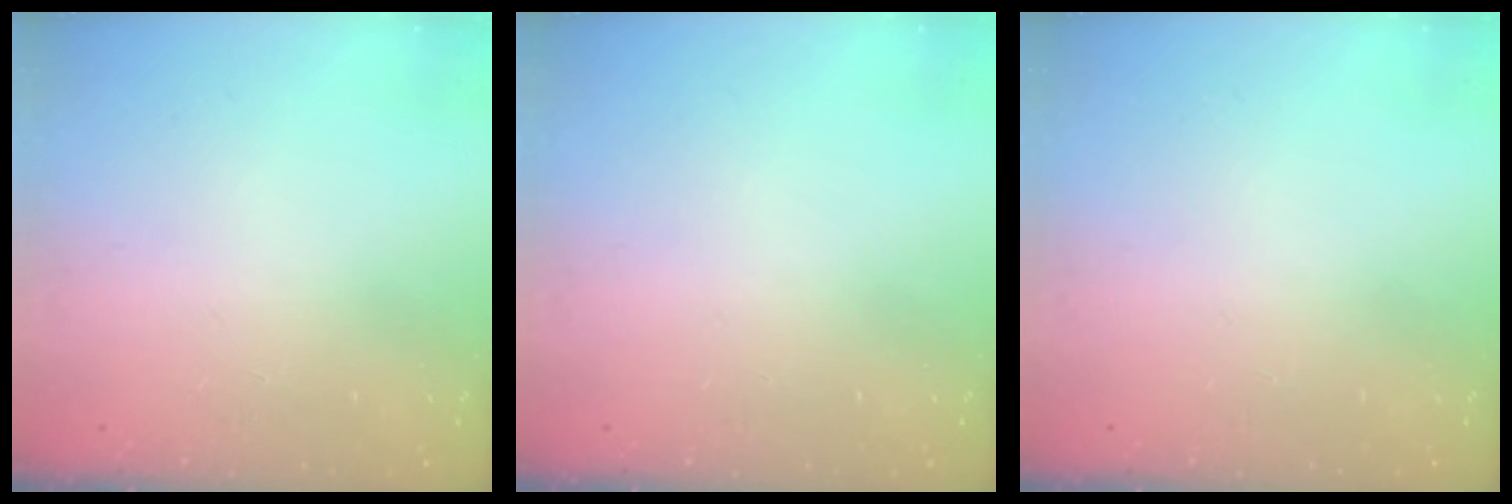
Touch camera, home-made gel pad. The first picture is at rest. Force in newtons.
{"total": 0.0}
{"total": 0.0}